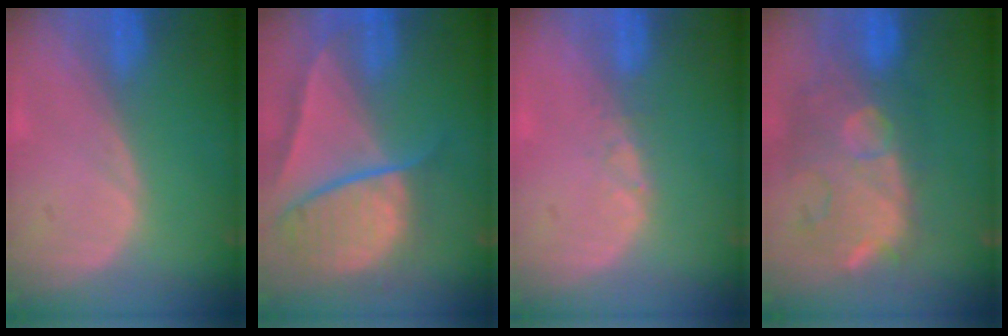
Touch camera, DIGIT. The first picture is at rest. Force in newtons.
{"total": 10.2, "press": 8.6, "slide": 5.4}
{"total": 1.3, "press": 1.0, "slide": 0.8}
{"total": 11.3, "press": 10.5, "slide": 4.4}